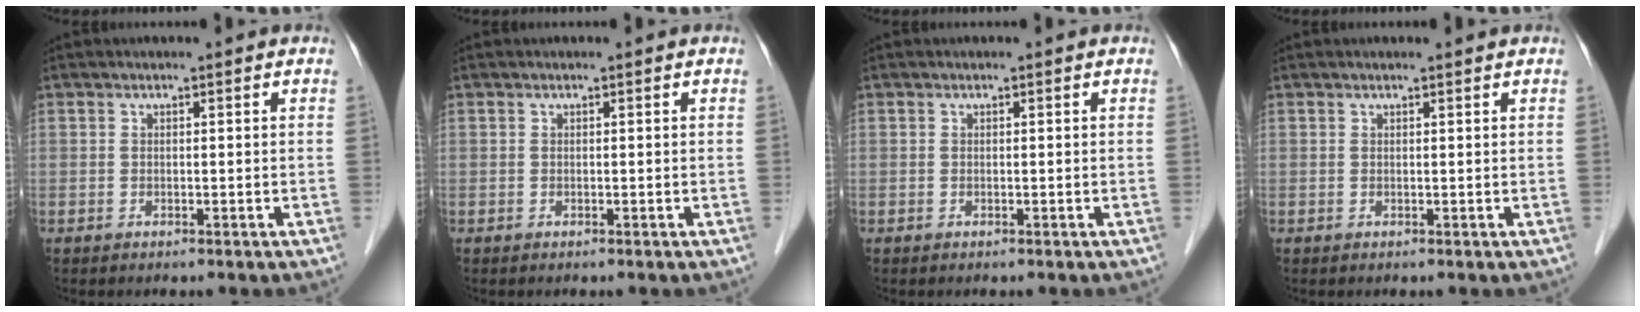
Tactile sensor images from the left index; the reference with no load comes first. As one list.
[{"total": 0.0}, {"total": 0.0}, {"total": 1.0, "force": [0.9, -0.1, 0.3], "torque": [-0.009, 0.004, 0.014]}]